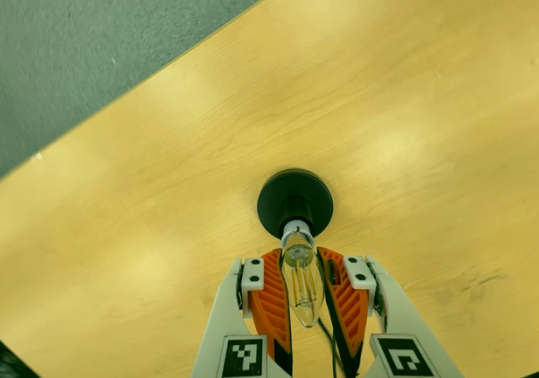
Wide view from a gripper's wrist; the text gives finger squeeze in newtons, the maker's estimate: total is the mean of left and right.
{"total": 21.4, "left": 21.2, "right": 21.6}